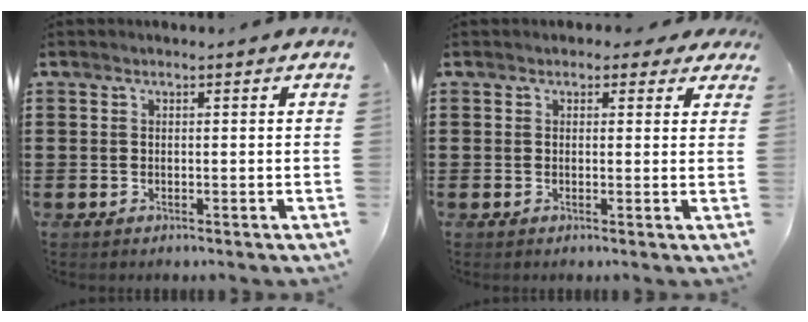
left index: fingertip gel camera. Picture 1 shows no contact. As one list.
[{"total": 1.5, "force": [0.8, 1.2, 0.5], "torque": [-0.009, 0.006, 0.012]}]